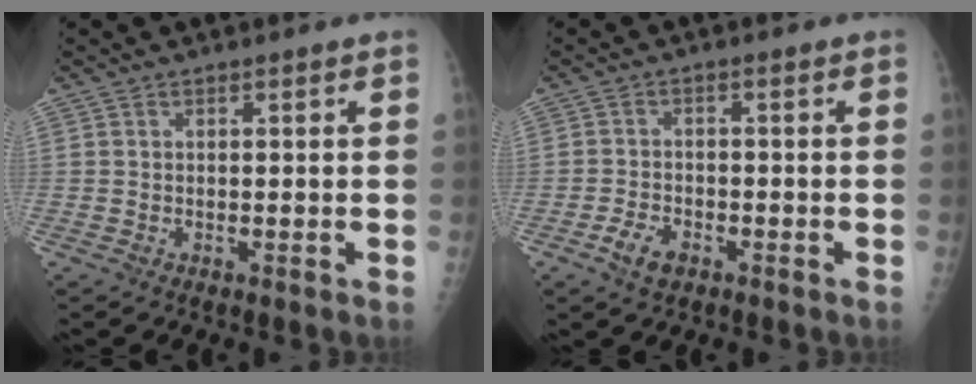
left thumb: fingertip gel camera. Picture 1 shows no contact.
{"total": 4.1, "force": [-2.3, 2.4, 2.4], "torque": [-0.044, 0.010, -0.040]}